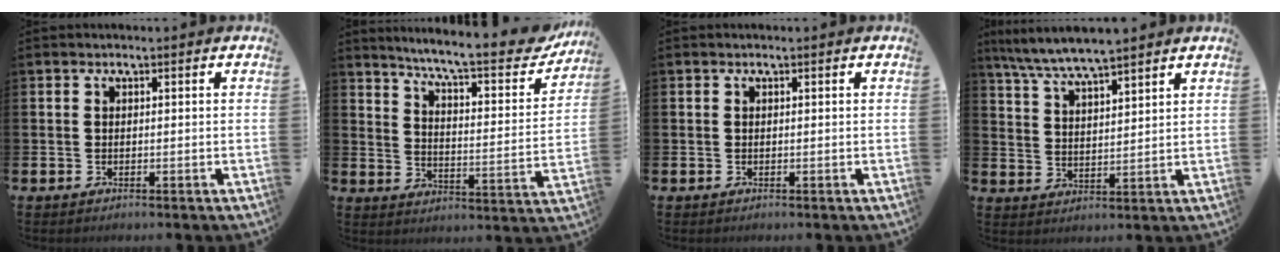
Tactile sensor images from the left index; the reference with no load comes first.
{"total": 8.6, "force": [7.5, 1.2, 4.1], "torque": [-0.086, -0.054, 0.116]}
{"total": 0.0}
{"total": 6.6, "force": [6.3, 0.1, 1.7], "torque": [-0.061, -0.026, 0.115]}